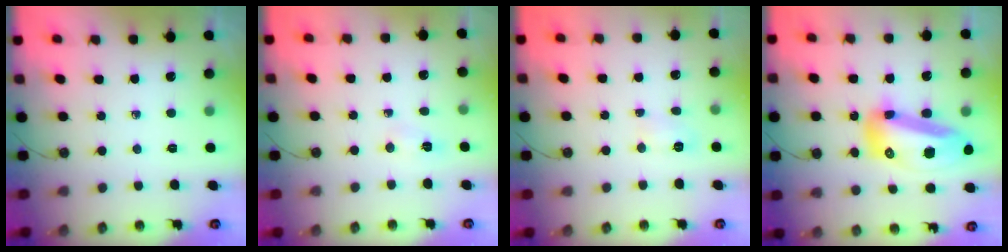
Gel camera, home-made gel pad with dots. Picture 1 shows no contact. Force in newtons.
{"total": 2.3, "press": 2.3, "slide": 0.3}
{"total": 3.7, "press": 3.7, "slide": 0.4}
{"total": 19.3, "press": 18.9, "slide": 3.9}